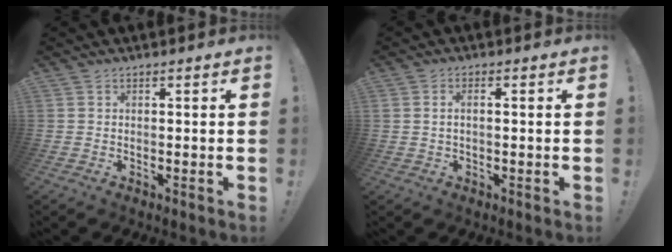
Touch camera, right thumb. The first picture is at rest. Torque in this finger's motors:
{"motor_torque": [-0.13, 0.37, 0.16, -0.27, 0.03]}